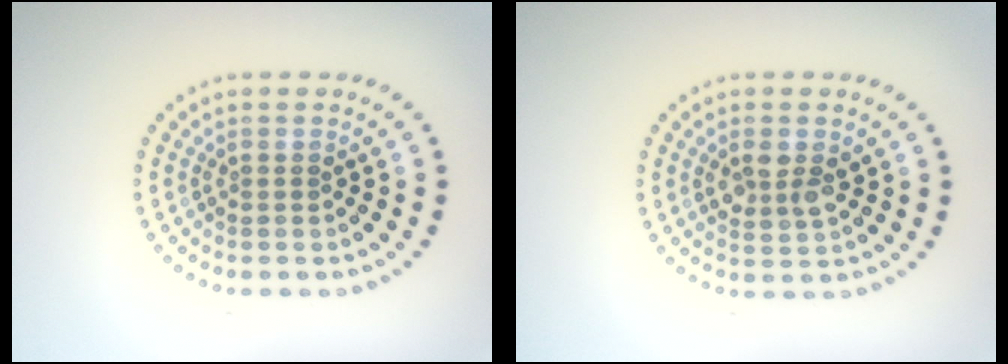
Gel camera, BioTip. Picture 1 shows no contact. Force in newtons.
{"total": 2.4, "press": 2.4, "slide": 0.4}